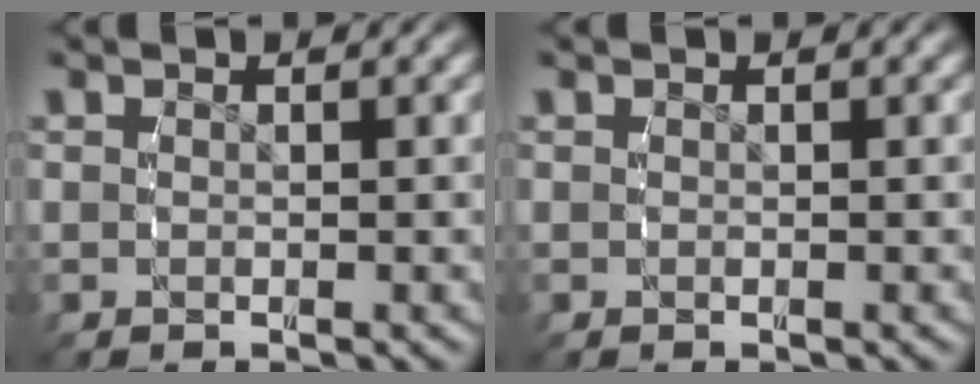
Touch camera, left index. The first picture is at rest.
{"total": 0.0}